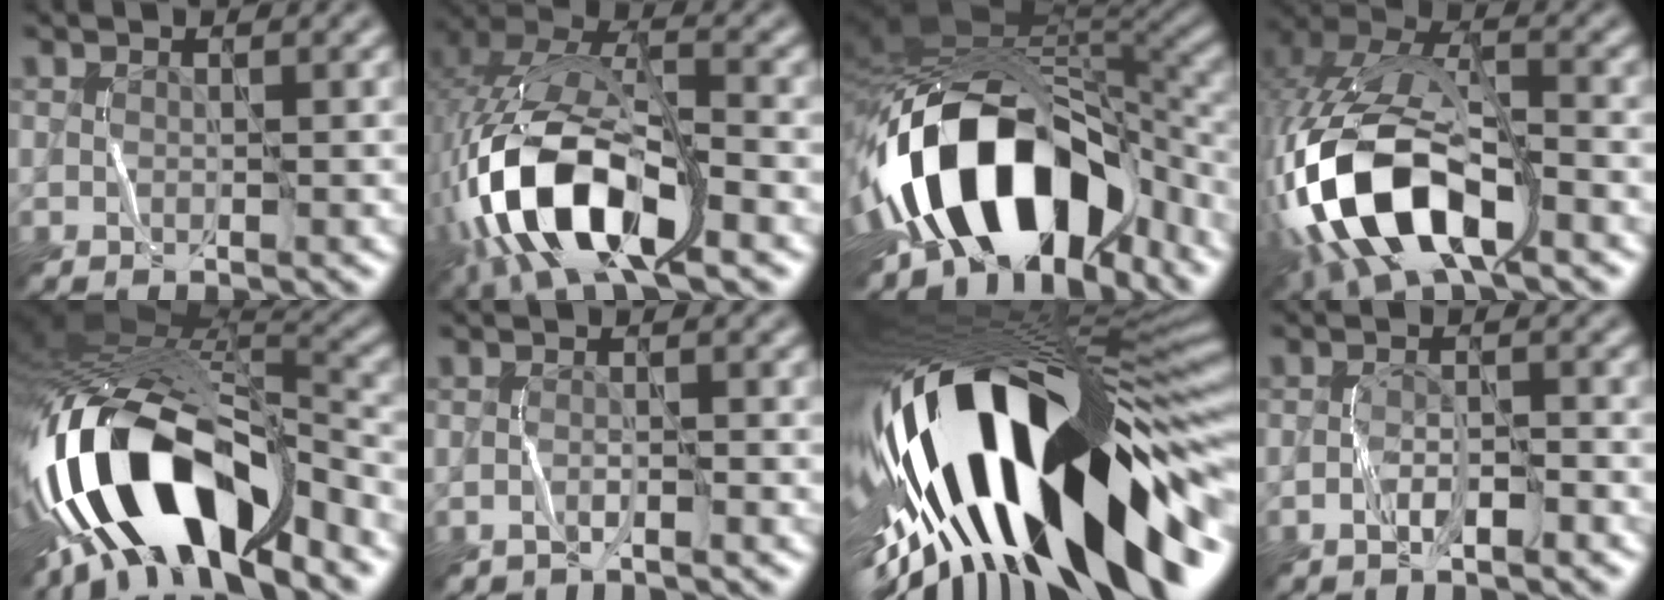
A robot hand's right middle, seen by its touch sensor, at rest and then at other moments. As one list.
[{"total": 14.2, "force": [-5.2, 6.2, 11.6], "torque": [-0.241, 0.001, -0.099]}, {"total": 14.8, "force": [-6.5, 8.6, 10.1], "torque": [-0.158, 0.007, -0.109]}, {"total": 15.1, "force": [-5.7, 7.4, 11.9], "torque": [-0.241, -0.002, -0.108]}, {"total": 15.3, "force": [-7.8, 6.4, 11.5], "torque": [-0.208, -0.005, -0.131]}, {"total": 1.0, "force": [-0.9, 0.2, 0.5], "torque": [-0.008, 0.002, -0.017]}, {"total": 20.6, "force": [-4.1, 8.1, 18.5], "torque": [-0.310, -0.019, -0.069]}, {"total": 2.3, "force": [-1.4, 0.8, 1.7], "torque": [-0.030, 0.006, -0.027]}]